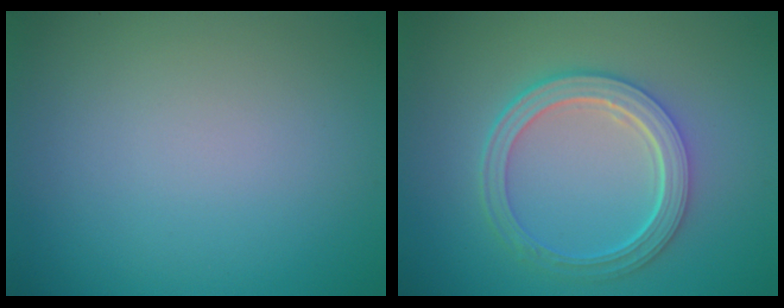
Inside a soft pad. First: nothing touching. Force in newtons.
{"total": 5.2, "press": 4.0, "slide": 3.3}